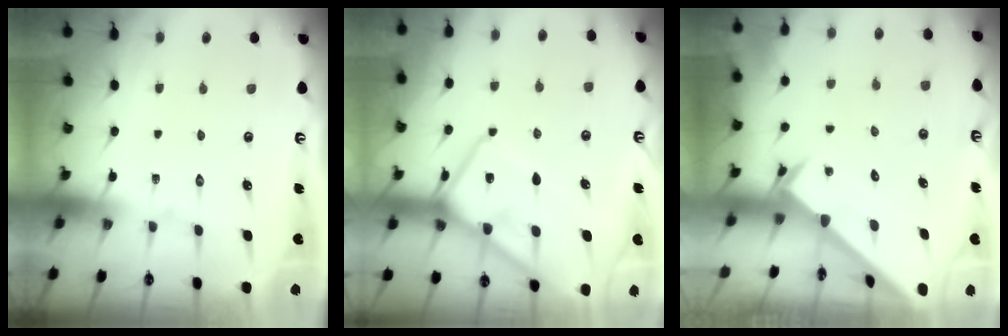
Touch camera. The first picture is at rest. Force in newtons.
{"total": 12.5, "press": 12.4, "slide": 1.3}
{"total": 2.6, "press": 2.6, "slide": 0.2}